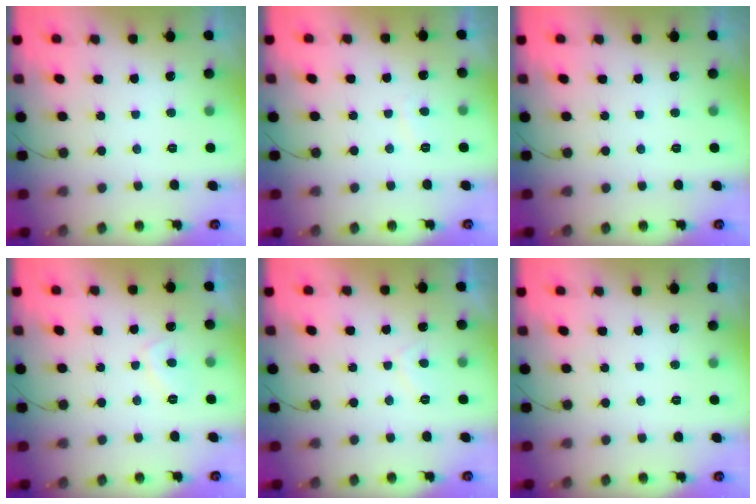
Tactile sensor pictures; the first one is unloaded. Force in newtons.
{"total": 1.3, "press": 1.2, "slide": 0.6}
{"total": 0.0}
{"total": 2.6, "press": 2.6, "slide": 0.5}
{"total": 2.1, "press": 2.0, "slide": 0.9}
{"total": 0.0}